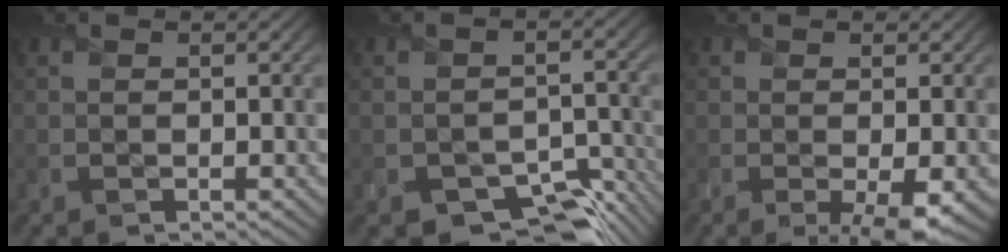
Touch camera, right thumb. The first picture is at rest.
{"total": 6.8, "force": [-4.6, 3.8, 3.3], "torque": [-0.043, -0.016, -0.069]}
{"total": 3.6, "force": [-0.9, 0.9, 3.3], "torque": [-0.056, -0.012, -0.016]}